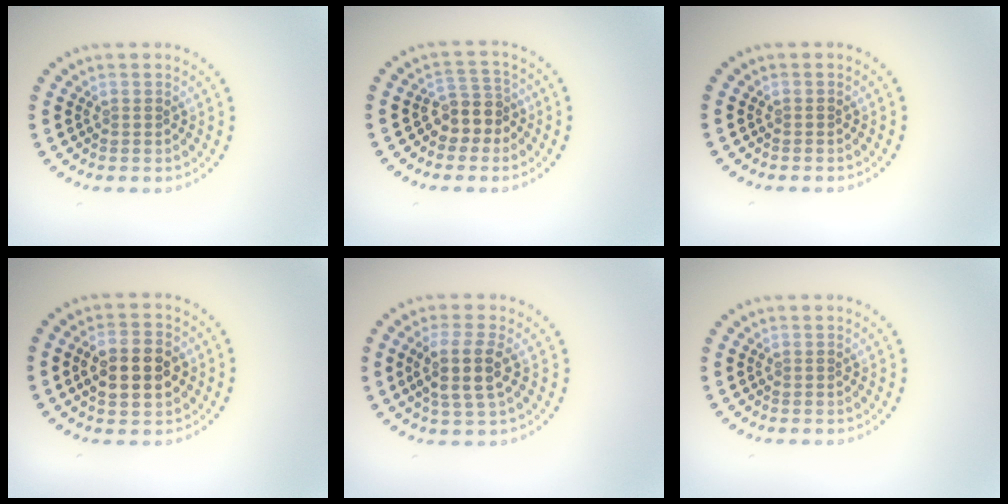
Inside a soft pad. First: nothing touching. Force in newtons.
{"total": 2.8, "press": 2.4, "slide": 1.5}
{"total": 0.0}
{"total": 5.0, "press": 5.0, "slide": 0.3}
{"total": 3.6, "press": 3.2, "slide": 1.7}
{"total": 0.0}